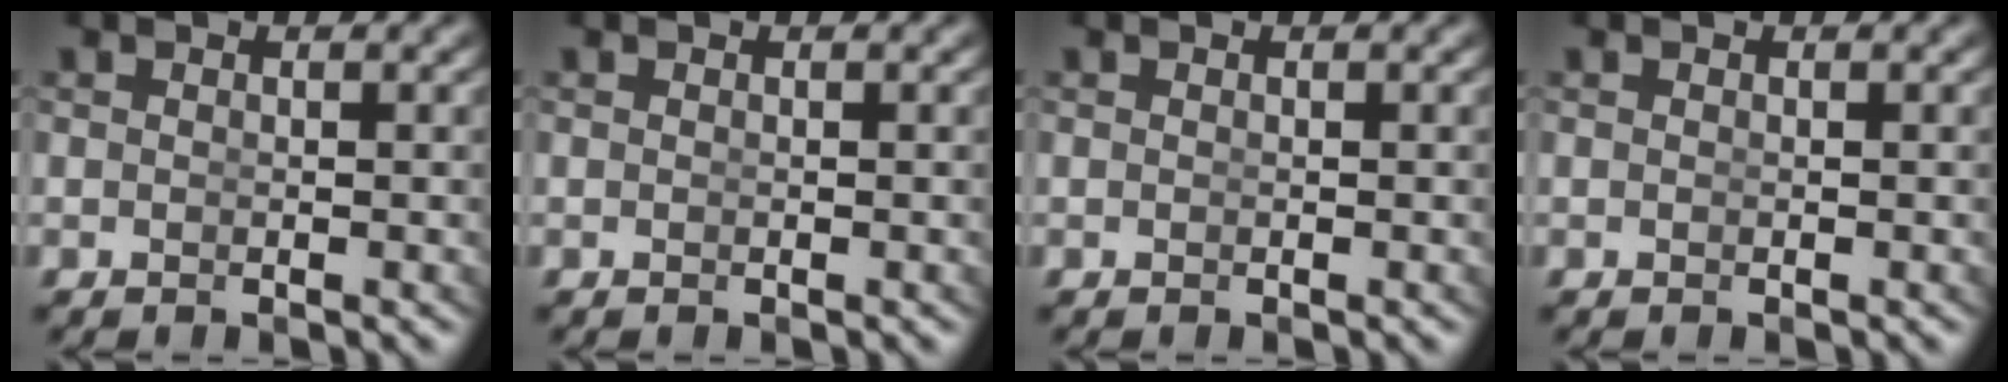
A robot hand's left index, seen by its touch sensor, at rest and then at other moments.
{"total": 0.0}
{"total": 0.0}
{"total": 0.0}